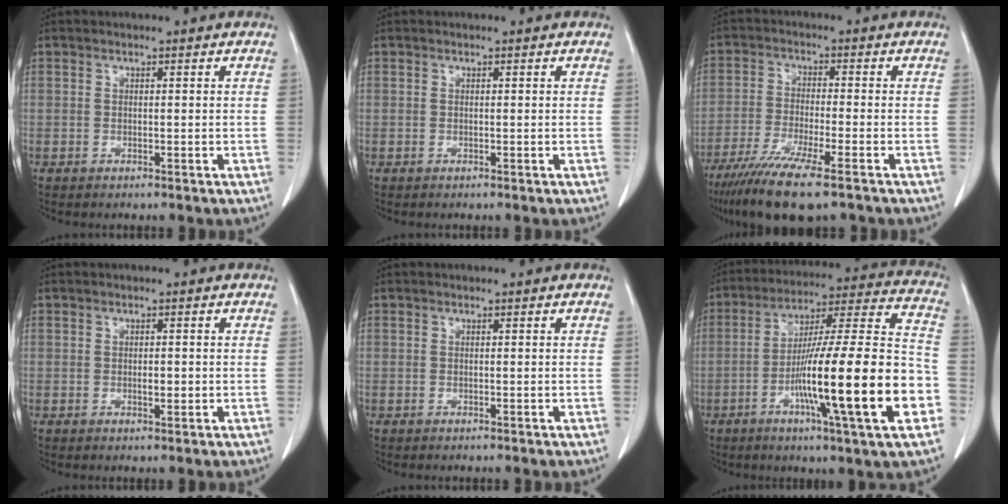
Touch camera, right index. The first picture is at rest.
{"total": 0.0}
{"total": 11.7, "force": [-8.3, 1.0, 8.2], "torque": [-0.143, -0.031, -0.138]}
{"total": 1.4, "force": [-0.1, 0.6, 1.2], "torque": [-0.019, 0.000, 0.000]}
{"total": 0.0}
{"total": 23.5, "force": [-7.1, 0.6, 22.4], "torque": [-0.323, -0.005, -0.118]}